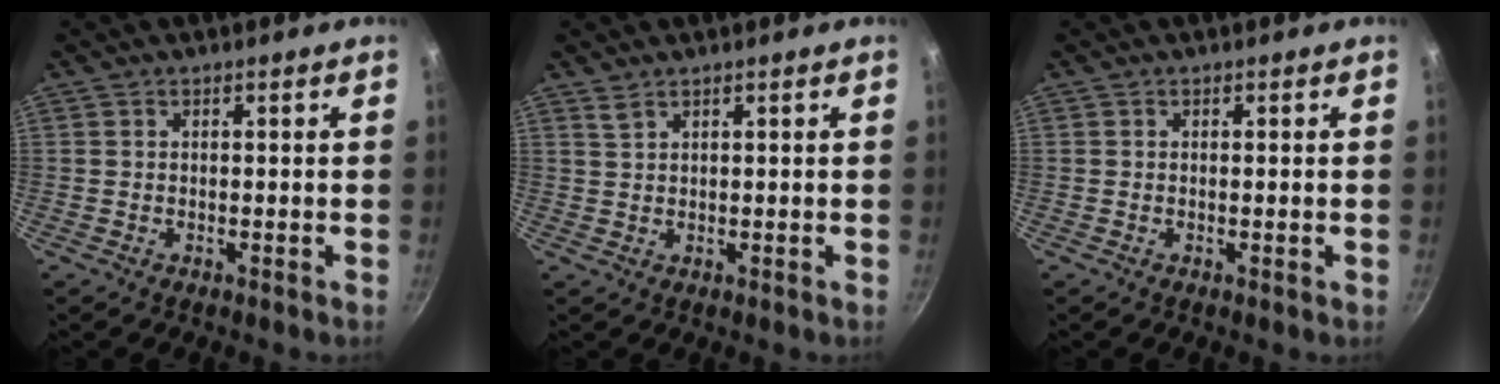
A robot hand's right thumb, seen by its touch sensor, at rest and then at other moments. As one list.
[{"total": 1.4, "force": [1.1, 0.4, 0.7], "torque": [-0.013, -0.005, 0.025]}, {"total": 0.6, "force": [-0.1, -0.1, 0.5], "torque": [-0.009, -0.002, -0.002]}]